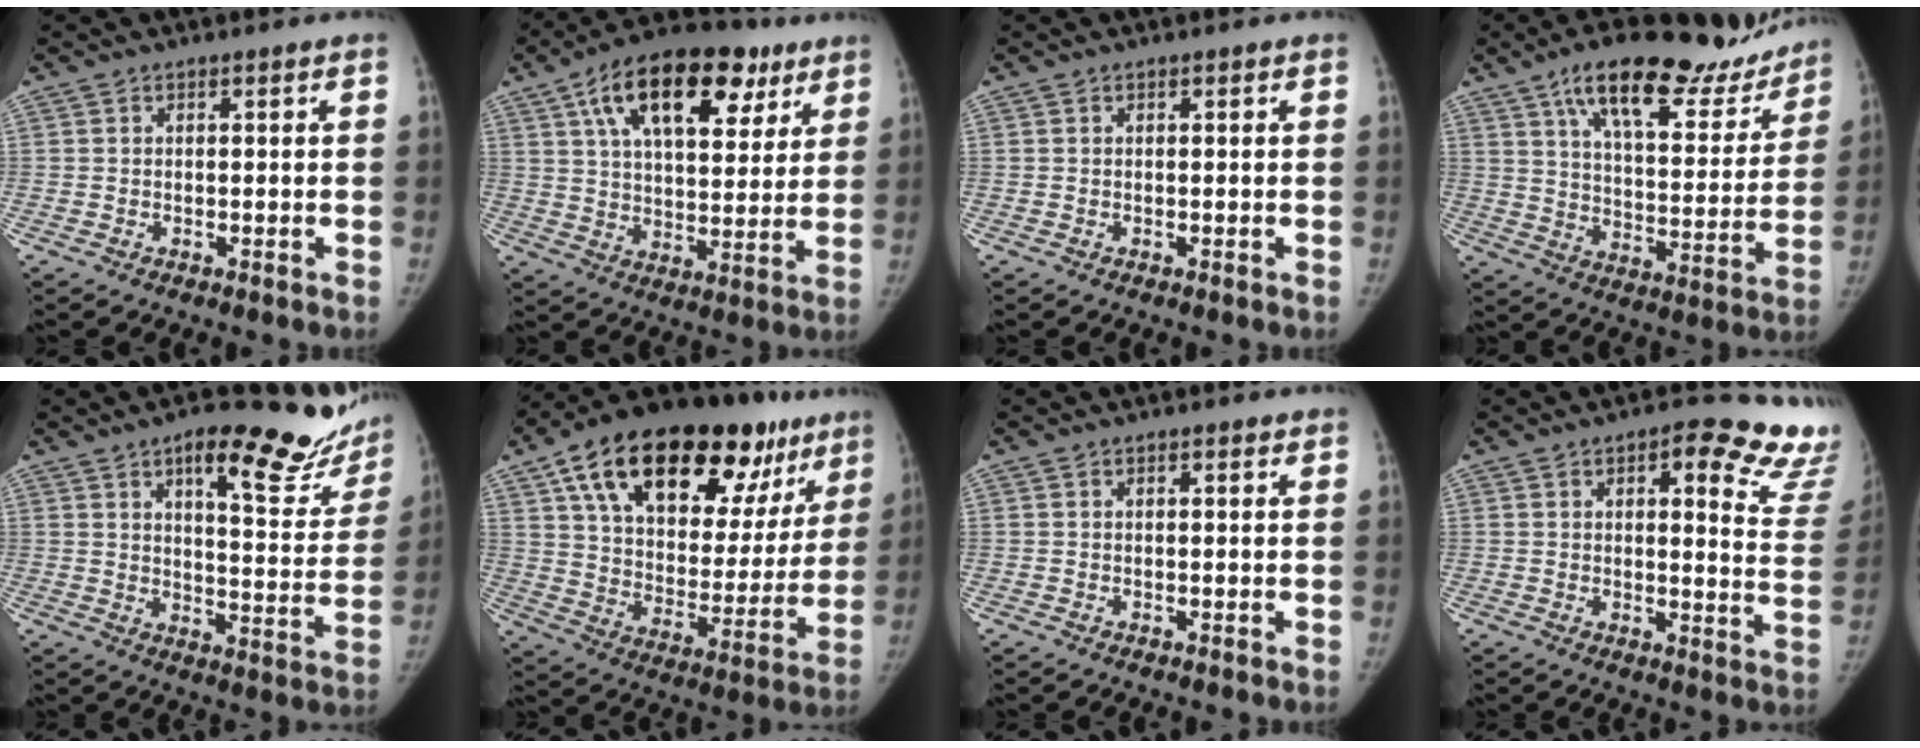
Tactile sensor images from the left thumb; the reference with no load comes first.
{"total": 22.1, "force": [10.9, 11.4, 15.5], "torque": [-0.216, -0.003, 0.175]}
{"total": 0.0}
{"total": 24.1, "force": [17.4, 8.8, 14.0], "torque": [-0.169, -0.063, 0.263]}
{"total": 21.4, "force": [14.8, 6.9, 13.9], "torque": [-0.137, -0.073, 0.189]}
{"total": 33.8, "force": [19.0, 16.8, 22.4], "torque": [-0.311, -0.001, 0.294]}
{"total": 0.7, "force": [0.4, 0.3, 0.4], "torque": [-0.009, -0.001, 0.005]}
{"total": 19.2, "force": [12.4, 6.4, 13.2], "torque": [-0.112, -0.063, 0.124]}